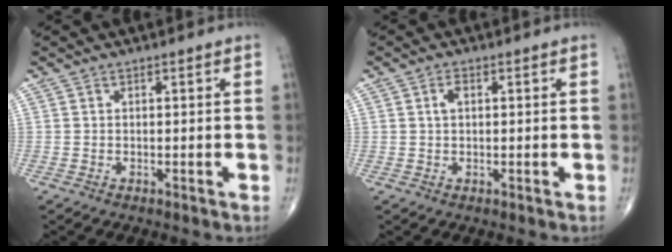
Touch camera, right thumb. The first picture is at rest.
{"total": 1.8, "force": [0.3, 1.0, 1.5], "torque": [-0.026, 0.006, 0.006]}